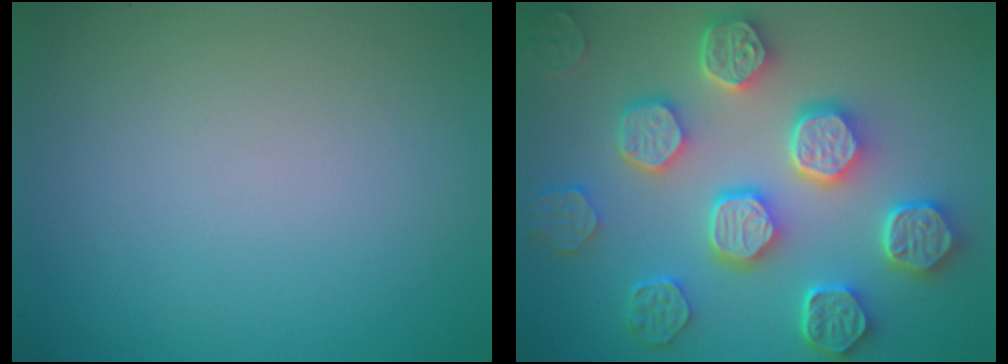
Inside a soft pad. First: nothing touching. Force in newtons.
{"total": 8.1, "press": 6.5, "slide": 4.8}